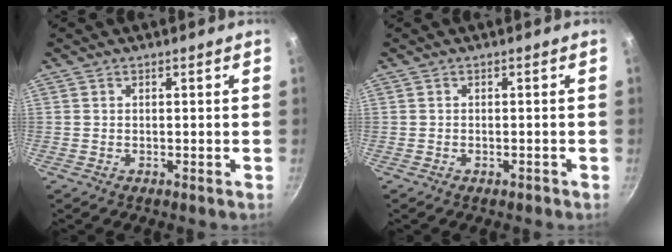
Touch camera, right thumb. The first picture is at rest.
{"total": 0.6, "force": [-0.5, 0.3, 0.2], "torque": [-0.008, 0.009, -0.004]}